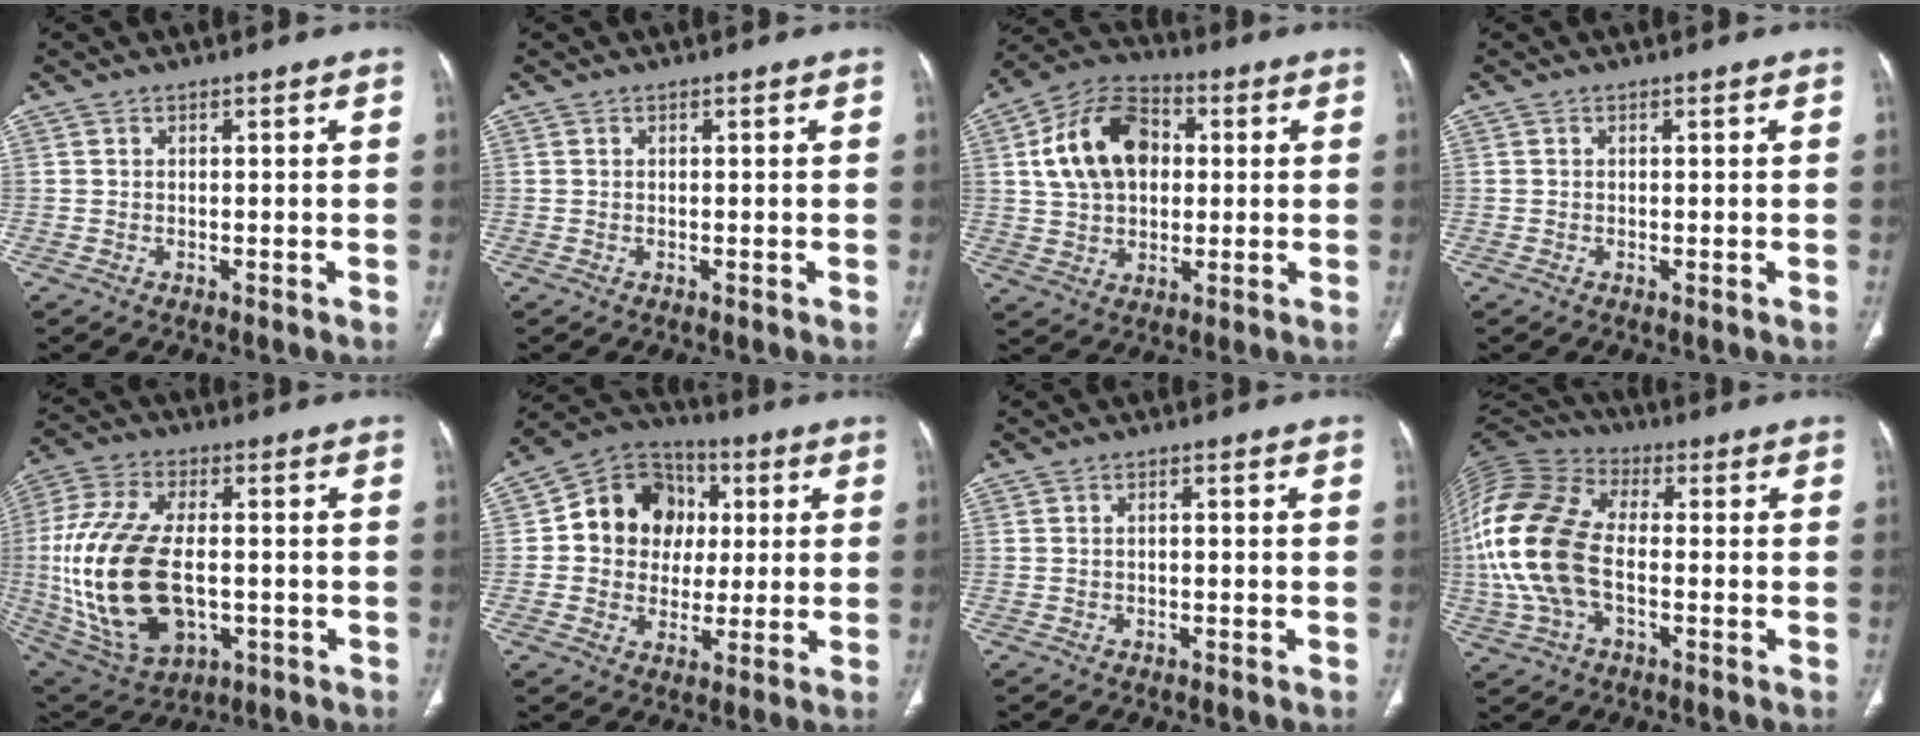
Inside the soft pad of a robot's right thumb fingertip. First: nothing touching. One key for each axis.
{"total": 0.0}
{"total": 15.5, "fx": 2.7, "fy": 10.8, "fz": 10.7, "tx": -0.166, "ty": 0.016, "tz": 0.040}
{"total": 0.0}
{"total": 23.1, "fx": -2.2, "fy": 13.0, "fz": 19.0, "tx": -0.401, "ty": -0.001, "tz": -0.017}
{"total": 14.3, "fx": 1.8, "fy": 12.5, "fz": 6.7, "tx": -0.061, "ty": 0.015, "tz": 0.024}
{"total": 0.8, "fx": -0.2, "fy": 0.4, "fz": 0.7, "tx": -0.014, "ty": 0.006, "tz": -0.004}
{"total": 19.3, "fx": -2.0, "fy": 11.4, "fz": 15.5, "tx": -0.348, "ty": 0.023, "tz": -0.040}